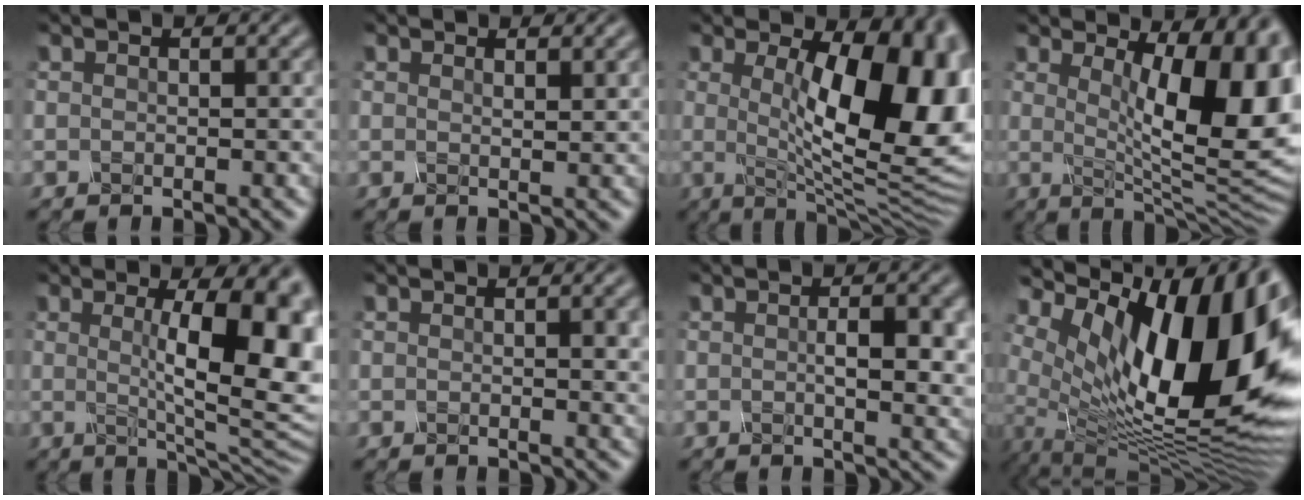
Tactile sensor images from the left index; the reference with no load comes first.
{"total": 1.0, "force": [0.8, 0.2, 0.5], "torque": [-0.011, -0.002, 0.017]}
{"total": 14.6, "force": [1.5, 6.0, 13.2], "torque": [-0.156, 0.004, 0.020]}
{"total": 12.5, "force": [2.6, 4.4, 11.4], "torque": [-0.132, -0.008, 0.042]}
{"total": 11.6, "force": [1.4, 3.2, 11.1], "torque": [-0.136, -0.005, 0.026]}
{"total": 1.5, "force": [0.1, 0.5, 1.5], "torque": [-0.017, -0.004, 0.004]}
{"total": 4.5, "force": [-0.1, 1.4, 4.2], "torque": [-0.067, -0.002, 0.001]}
{"total": 17.1, "force": [4.1, 7.7, 14.7], "torque": [-0.242, 0.005, 0.066]}